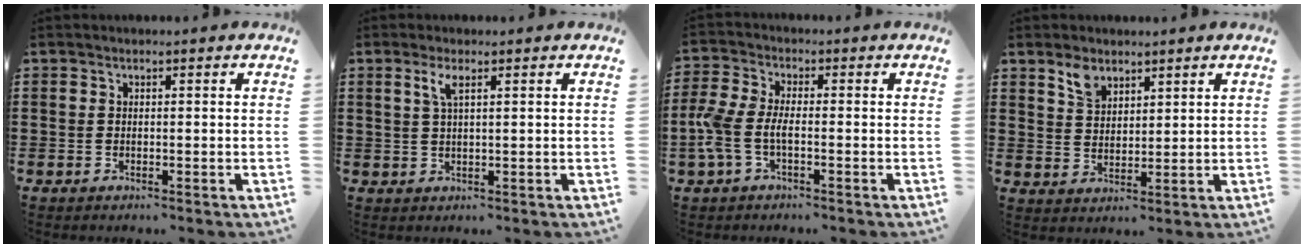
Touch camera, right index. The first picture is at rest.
{"total": 2.8, "force": [1.3, 0.6, 2.5], "torque": [-0.053, 0.005, 0.020]}
{"total": 4.9, "force": [-1.5, 2.0, 4.3], "torque": [-0.117, -0.009, -0.039]}
{"total": 4.0, "force": [3.0, 2.2, 1.6], "torque": [-0.041, 0.005, 0.057]}